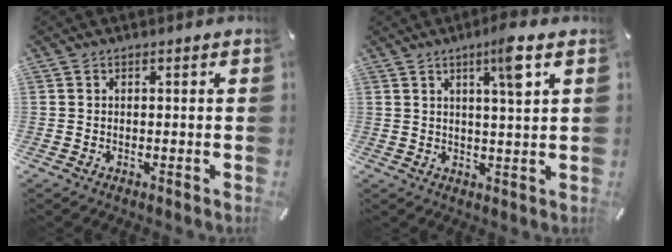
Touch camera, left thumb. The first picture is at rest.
{"total": 6.4, "force": [3.2, 0.2, 5.5], "torque": [-0.090, -0.009, 0.046]}